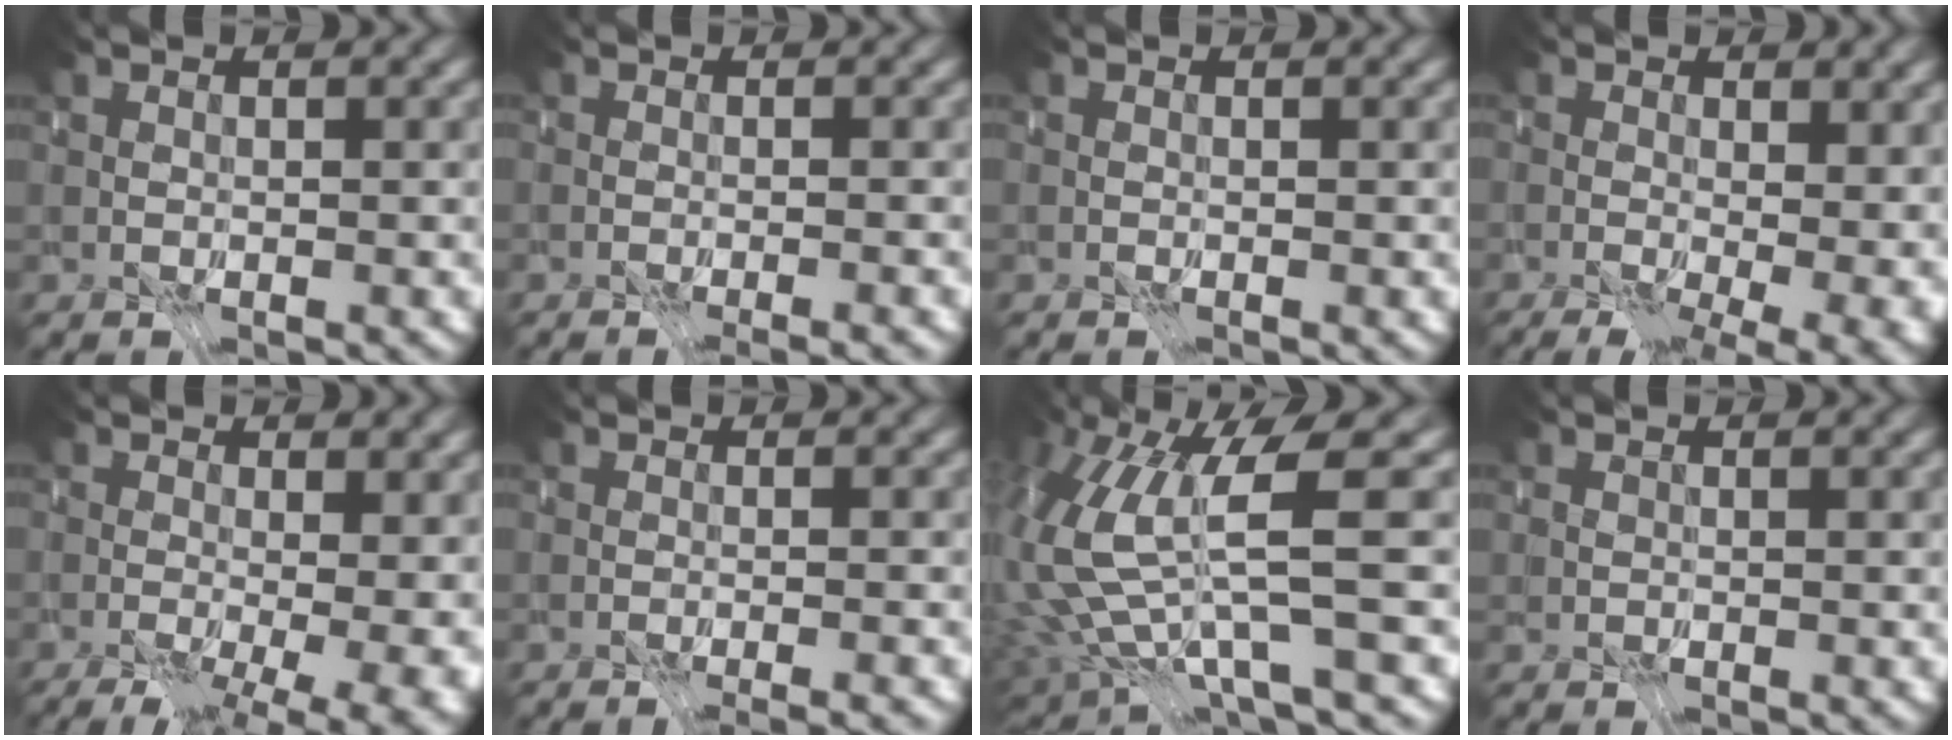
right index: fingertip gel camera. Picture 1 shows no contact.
{"total": 2.1, "force": [-2.1, -0.3, 0.3], "torque": [0.023, -0.010, -0.039]}
{"total": 0.0}
{"total": 8.5, "force": [-2.0, 4.6, 6.8], "torque": [-0.086, -0.033, 0.019]}
{"total": 9.6, "force": [-3.1, 4.8, 7.7], "torque": [-0.111, -0.030, 0.007]}
{"total": 2.4, "force": [-2.3, -0.2, 0.6], "torque": [0.021, -0.009, -0.044]}
{"total": 6.3, "force": [-1.7, -1.4, 5.9], "torque": [-0.139, -0.034, -0.022]}
{"total": 0.8, "force": [-0.3, -0.3, -0.7], "torque": [0.011, -0.005, -0.003]}